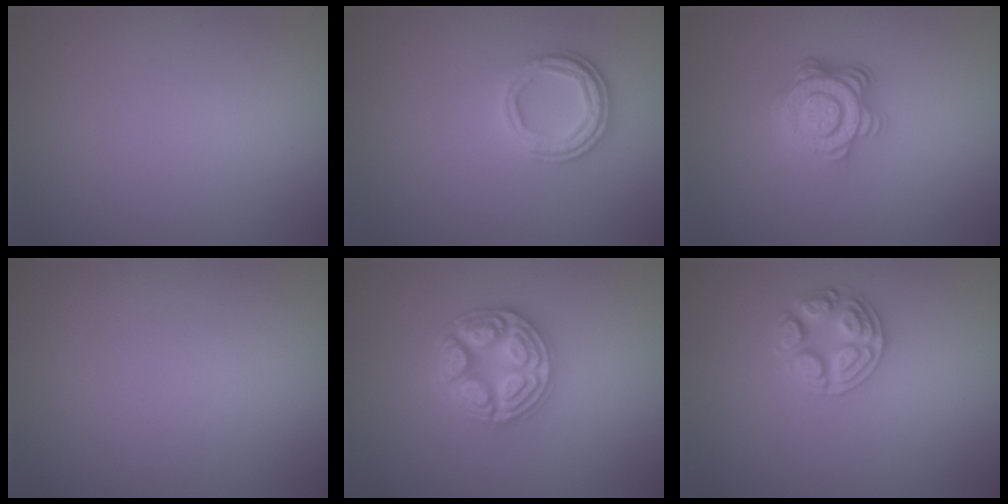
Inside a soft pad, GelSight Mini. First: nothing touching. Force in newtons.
{"total": 3.1, "press": 2.5, "slide": 1.9}
{"total": 4.5, "press": 3.3, "slide": 3.1}
{"total": 0.0}
{"total": 4.8, "press": 4.7, "slide": 0.6}
{"total": 2.6, "press": 2.6, "slide": 0.5}